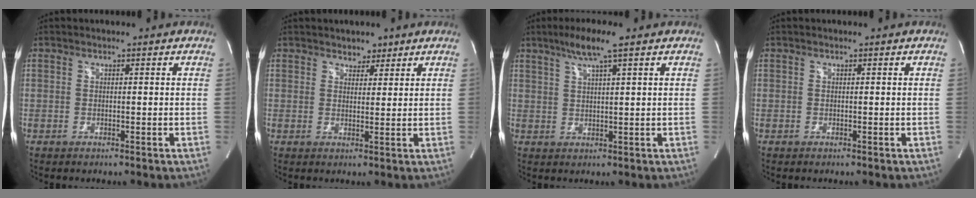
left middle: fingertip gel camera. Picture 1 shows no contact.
{"total": 2.2, "force": [1.7, 1.3, 0.5], "torque": [-0.002, 0.000, 0.025]}
{"total": 5.4, "force": [3.4, -0.3, 4.1], "torque": [-0.085, 0.005, 0.065]}
{"total": 0.0}